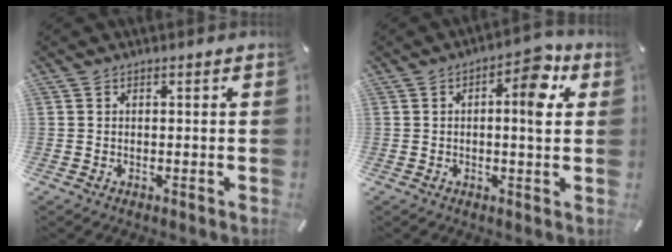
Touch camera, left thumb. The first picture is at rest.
{"total": 8.1, "force": [2.2, 3.1, 7.2], "torque": [-0.076, -0.016, 0.023]}